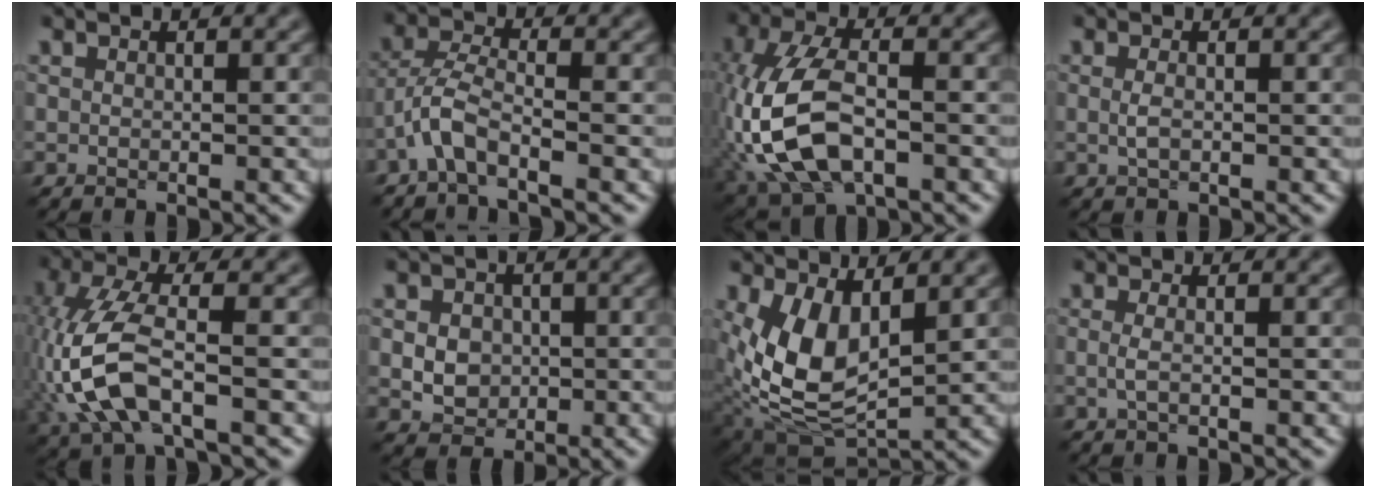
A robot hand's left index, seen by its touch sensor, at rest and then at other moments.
{"total": 3.4, "force": [-2.1, 0.8, 2.5], "torque": [-0.058, 0.011, -0.054]}
{"total": 10.7, "force": [-2.7, 5.6, 8.7], "torque": [-0.205, 0.000, -0.064]}
{"total": 1.0, "force": [-0.1, 0.4, 0.9], "torque": [-0.028, -0.002, -0.004]}
{"total": 8.2, "force": [-2.3, 3.3, 7.1], "torque": [-0.180, 0.008, -0.054]}
{"total": 3.9, "force": [-0.1, 3.2, 2.2], "torque": [-0.033, 0.009, -0.014]}
{"total": 8.4, "force": [1.0, 4.5, 7.0], "torque": [-0.153, -0.008, 0.020]}
{"total": 1.0, "force": [-0.2, 0.1, 1.0], "torque": [-0.027, -0.003, -0.007]}